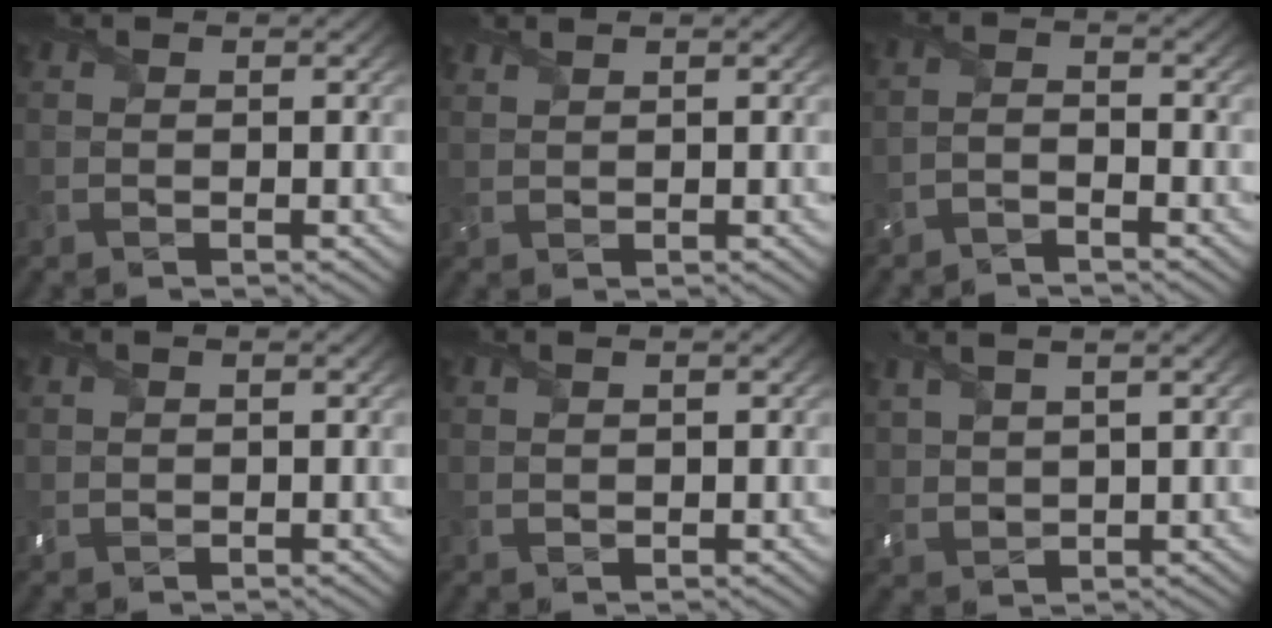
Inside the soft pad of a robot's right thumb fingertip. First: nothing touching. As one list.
[{"total": 1.1, "force": [1.0, 0.3, 0.4], "torque": [-0.012, 0.003, 0.027]}, {"total": 2.4, "force": [-2.3, 0.1, 0.6], "torque": [-0.015, 0.000, -0.055]}, {"total": 0.7, "force": [0.4, 0.5, 0.4], "torque": [-0.014, 0.001, 0.011]}, {"total": 0.7, "force": [0.5, 0.2, 0.5], "torque": [-0.010, -0.001, 0.014]}, {"total": 4.5, "force": [2.9, 1.4, 3.1], "torque": [-0.079, 0.006, 0.063]}]